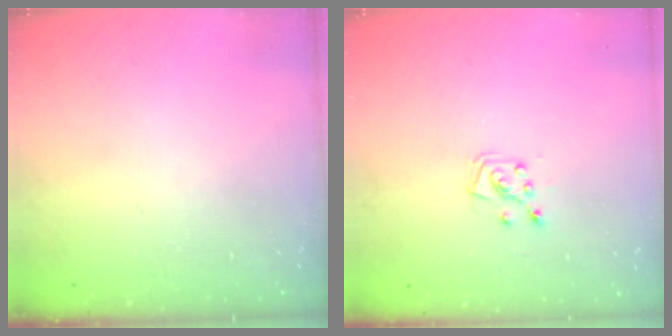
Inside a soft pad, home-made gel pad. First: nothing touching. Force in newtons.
{"total": 6.4, "press": 6.4, "slide": 0.6}